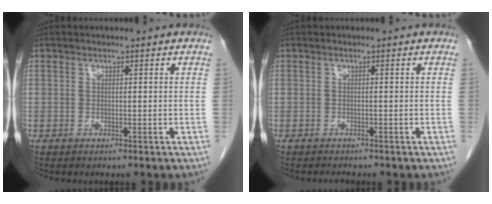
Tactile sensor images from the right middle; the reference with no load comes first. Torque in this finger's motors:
{"motor_torque": [0.01, 0.00, 0.00, 0.00]}